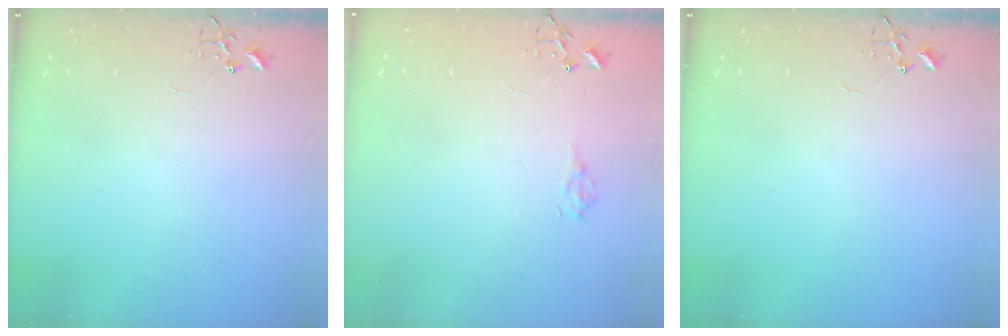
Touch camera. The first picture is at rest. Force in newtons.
{"total": 7.0, "press": 6.9, "slide": 0.6}
{"total": 0.0}